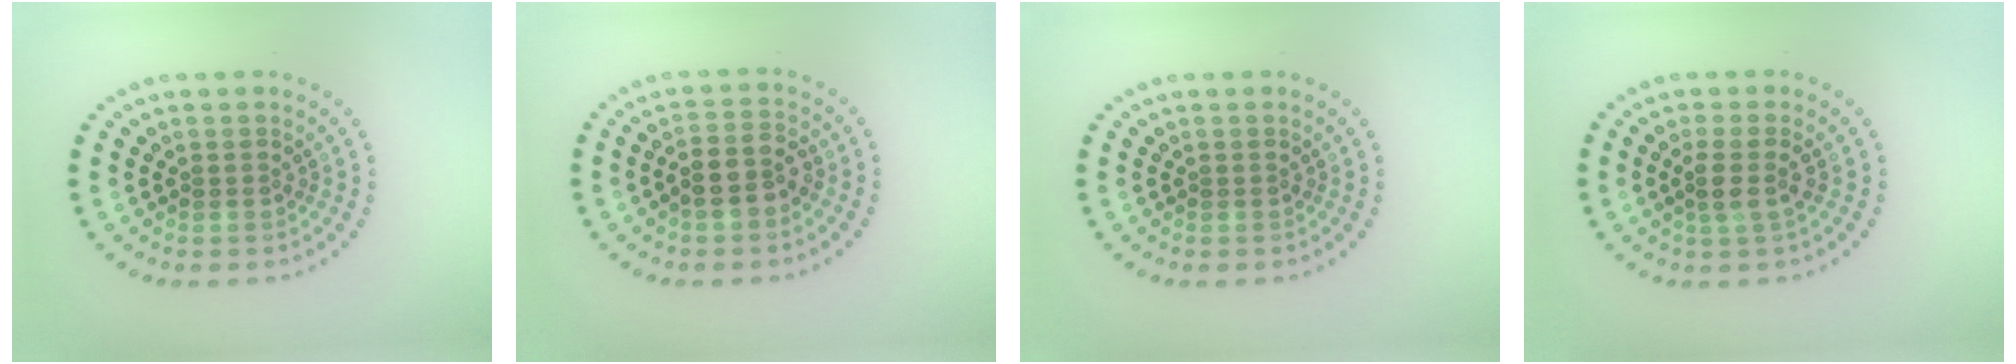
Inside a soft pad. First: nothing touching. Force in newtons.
{"total": 2.8, "press": 2.6, "slide": 1.1}
{"total": 0.0}
{"total": 2.1, "press": 1.7, "slide": 1.3}